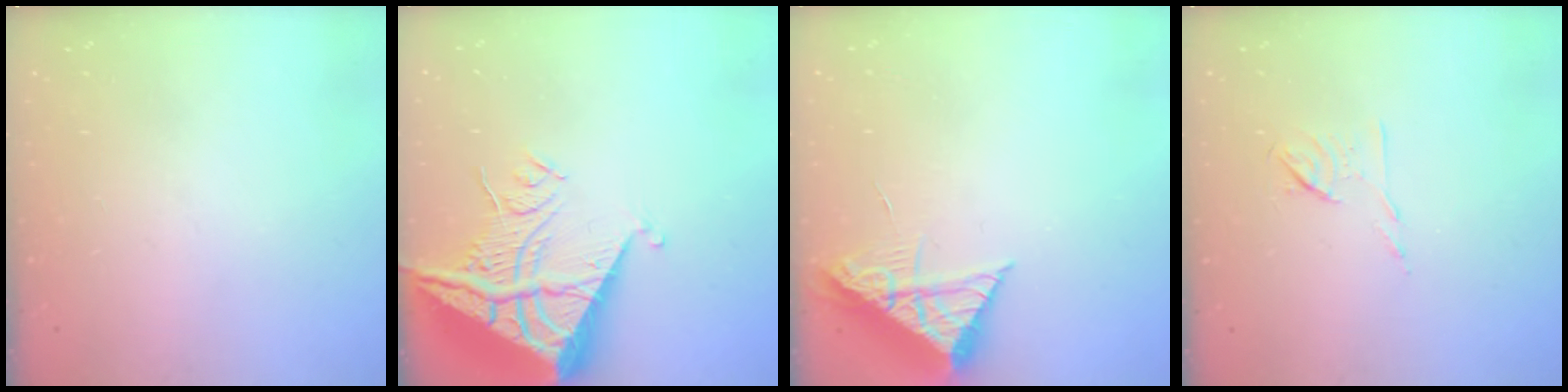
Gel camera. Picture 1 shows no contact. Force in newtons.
{"total": 13.3, "press": 13.2, "slide": 1.4}
{"total": 9.4, "press": 9.4, "slide": 0.5}
{"total": 6.4, "press": 6.3, "slide": 1.2}